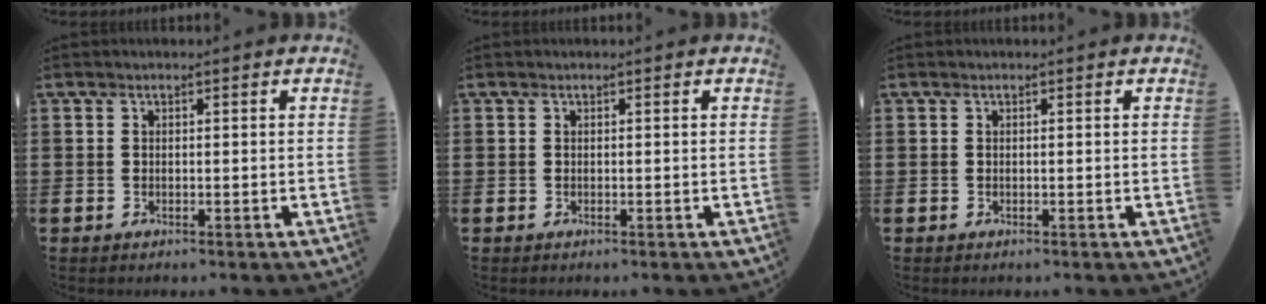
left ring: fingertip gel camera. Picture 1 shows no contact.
{"total": 0.0}
{"total": 0.0}